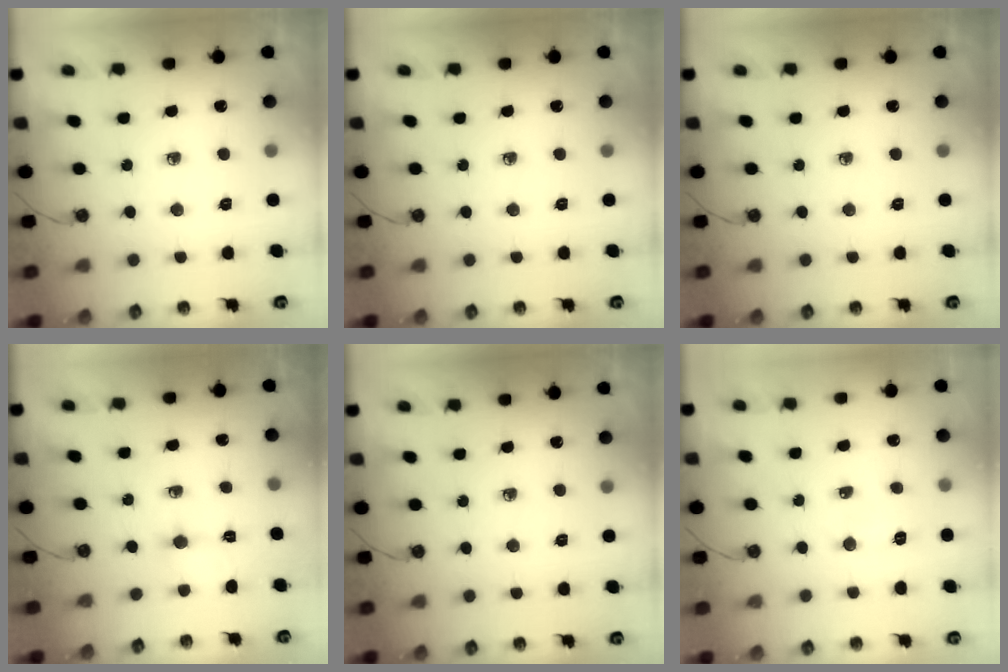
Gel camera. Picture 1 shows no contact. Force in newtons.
{"total": 0.0}
{"total": 0.0}
{"total": 2.4, "press": 2.3, "slide": 0.7}
{"total": 0.0}
{"total": 3.9, "press": 3.9, "slide": 0.2}